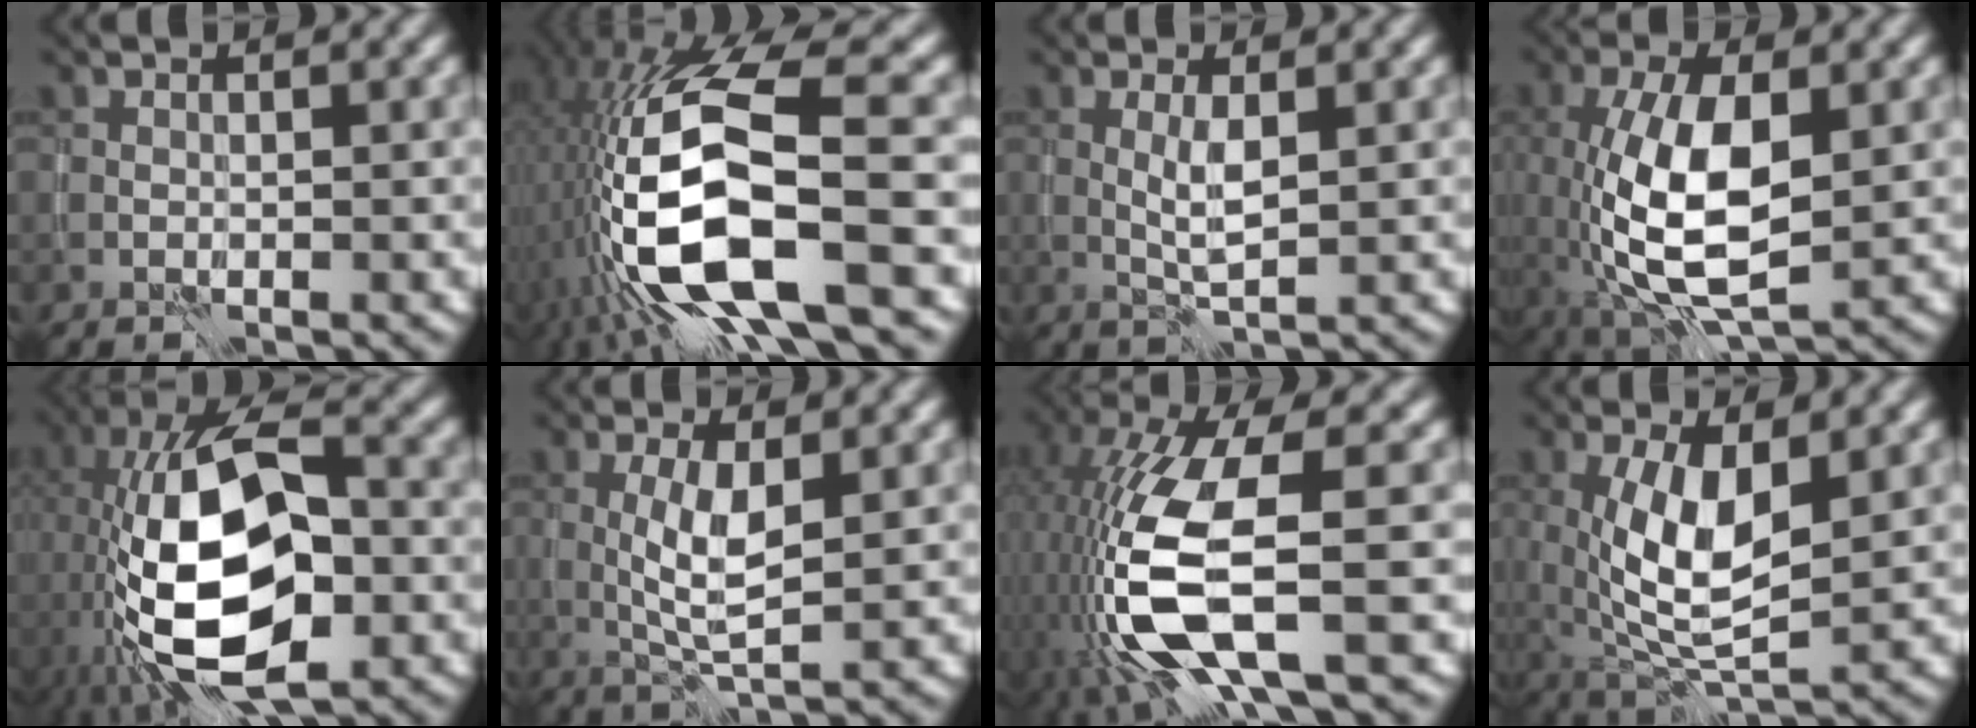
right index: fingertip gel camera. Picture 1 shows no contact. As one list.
[{"total": 16.0, "force": [-5.8, 5.2, 14.0], "torque": [-0.271, -0.014, -0.099]}, {"total": 2.3, "force": [0.2, 0.4, 2.2], "torque": [-0.049, -0.001, 0.004]}, {"total": 9.0, "force": [-0.7, 3.9, 8.1], "torque": [-0.170, -0.008, -0.008]}, {"total": 17.6, "force": [-2.5, 8.8, 15.0], "torque": [-0.266, -0.011, -0.037]}, {"total": 4.0, "force": [0.1, 1.1, 3.9], "torque": [-0.084, -0.001, 0.003]}, {"total": 10.7, "force": [-3.3, 3.7, 9.5], "torque": [-0.218, -0.013, -0.065]}, {"total": 6.7, "force": [0.7, 2.6, 6.2], "torque": [-0.126, -0.010, 0.015]}]